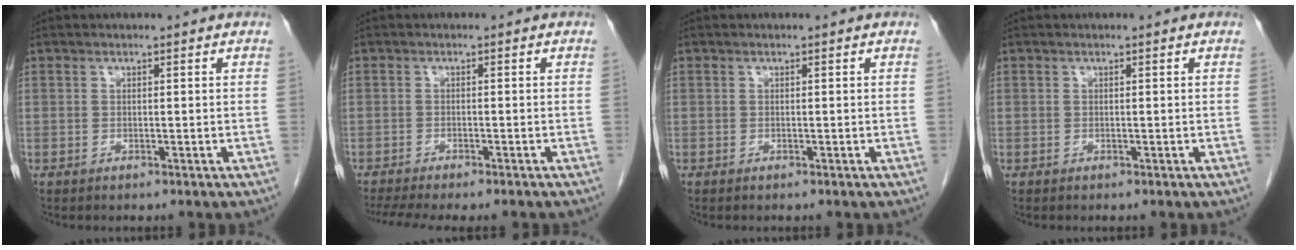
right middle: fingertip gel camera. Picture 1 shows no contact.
{"total": 9.3, "force": [-7.9, 1.3, 4.7], "torque": [-0.066, -0.006, -0.116]}
{"total": 0.0}
{"total": 0.0}